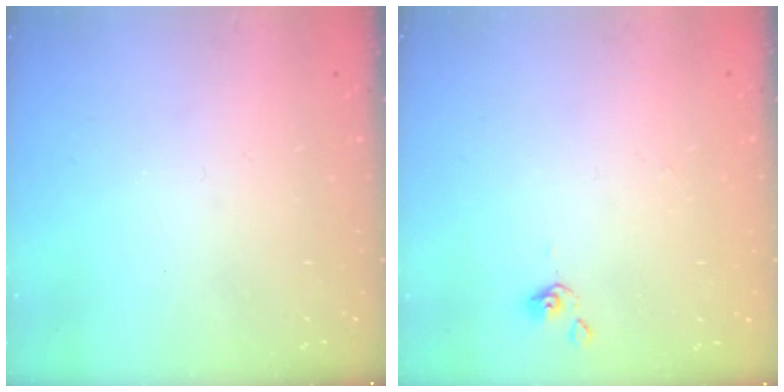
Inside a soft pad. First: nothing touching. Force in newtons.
{"total": 0.0}